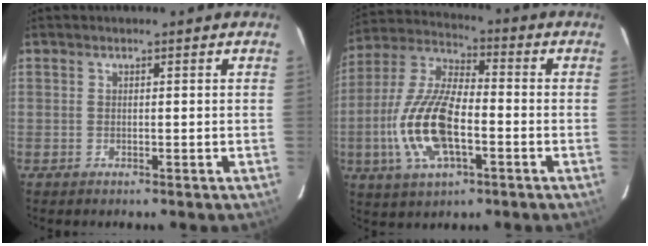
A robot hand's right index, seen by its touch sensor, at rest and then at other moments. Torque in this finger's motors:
{"motor_torque": [2.03, -0.11, 1.05, 0.18]}